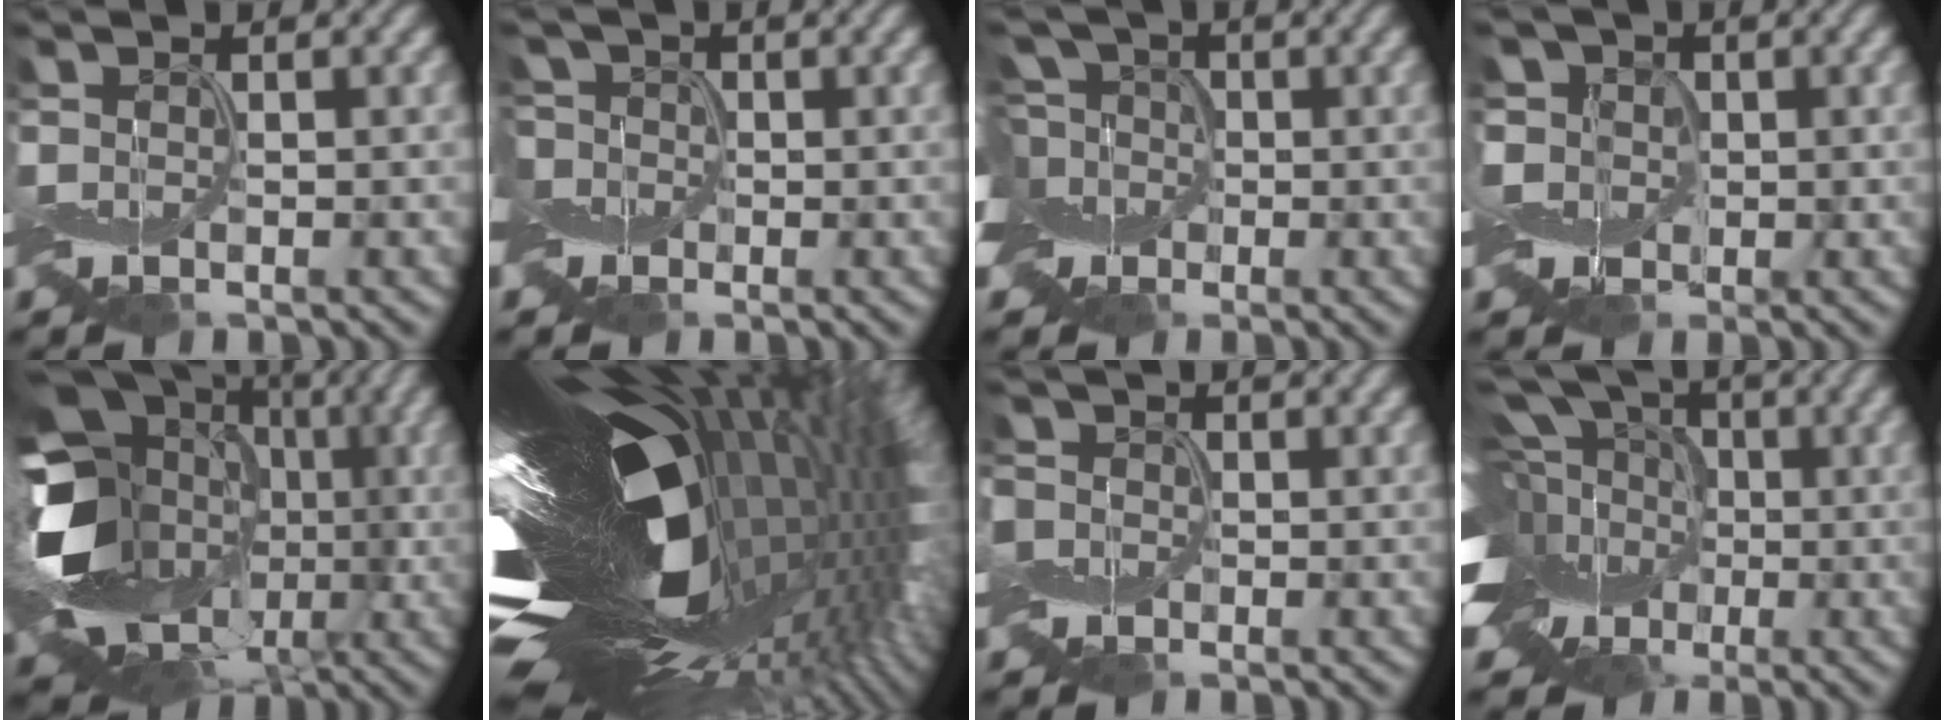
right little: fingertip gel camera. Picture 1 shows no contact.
{"total": 6.8, "force": [0.8, 5.3, 4.1], "torque": [-0.096, 0.019, -0.008]}
{"total": 11.0, "force": [0.6, 8.1, 7.4], "torque": [-0.129, 0.021, -0.020]}
{"total": 3.6, "force": [0.8, 3.3, 1.2], "torque": [-0.043, 0.007, 0.006]}
{"total": 17.3, "force": [0.4, 14.1, 10.0], "torque": [-0.175, -0.006, 0.003]}
{"total": 21.5, "force": [-0.9, 9.5, 19.3], "torque": [-0.290, -0.014, -0.017]}
{"total": 3.1, "force": [0.0, 2.9, 1.1], "torque": [-0.044, 0.004, -0.006]}
{"total": 14.9, "force": [1.1, 11.1, 10.0], "torque": [-0.180, 0.017, -0.023]}